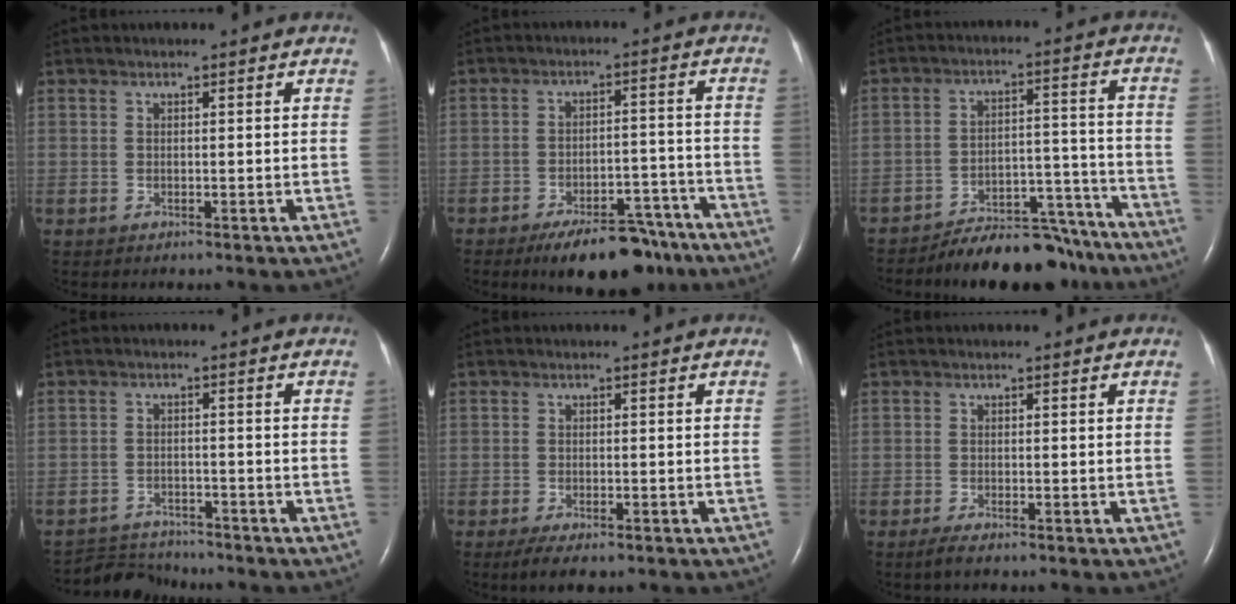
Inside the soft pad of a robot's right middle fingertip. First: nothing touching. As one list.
[{"total": 11.7, "force": [-9.1, 4.2, 5.9], "torque": [-0.072, 0.014, -0.138]}, {"total": 13.9, "force": [-13.0, 3.6, 3.5], "torque": [-0.026, 0.035, -0.186]}, {"total": 4.9, "force": [-4.8, 0.6, -0.8], "torque": [0.008, -0.006, -0.083]}, {"total": 4.5, "force": [-3.1, 1.4, 2.9], "torque": [-0.046, -0.009, -0.046]}, {"total": 1.6, "force": [-1.2, 0.1, 1.0], "torque": [-0.030, -0.007, -0.023]}]